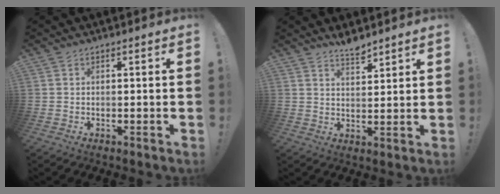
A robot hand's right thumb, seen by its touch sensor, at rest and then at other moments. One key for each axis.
{"total": 4.8, "fx": 4.4, "fy": 1.3, "fz": 1.6, "tx": -0.017, "ty": -0.030, "tz": 0.077}